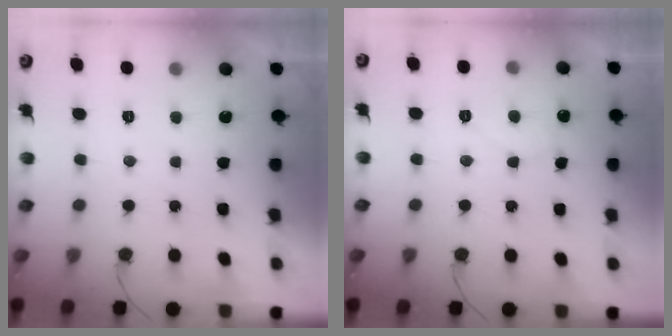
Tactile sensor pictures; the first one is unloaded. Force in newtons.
{"total": 5.9, "press": 5.9, "slide": 0.6}